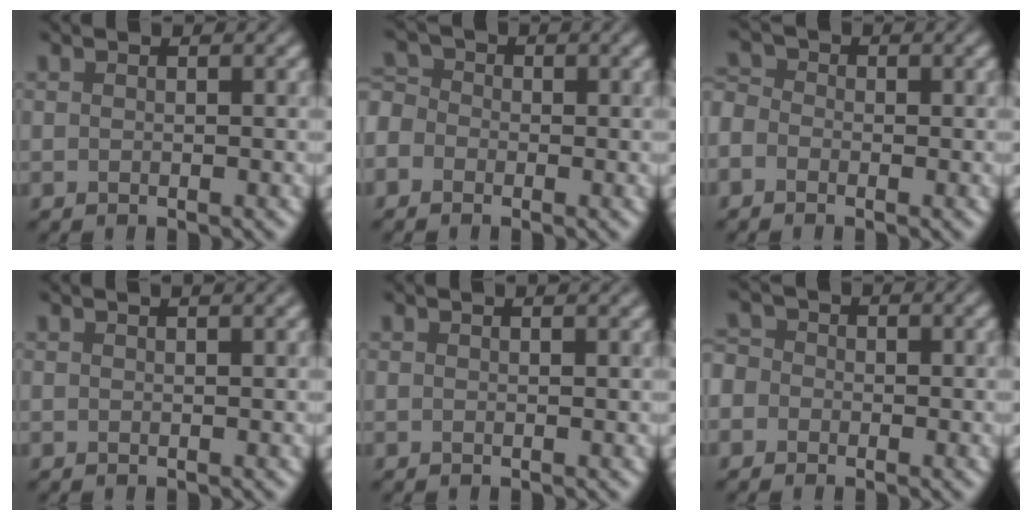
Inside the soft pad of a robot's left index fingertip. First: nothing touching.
{"total": 2.7, "force": [-1.3, 2.2, 0.7], "torque": [-0.008, 0.017, -0.039]}
{"total": 1.7, "force": [-1.0, 1.4, 0.5], "torque": [-0.008, 0.007, -0.029]}
{"total": 1.5, "force": [1.1, 0.4, 1.0], "torque": [-0.005, 0.003, -0.002]}
{"total": 1.1, "force": [0.9, 0.2, 0.6], "torque": [-0.003, -0.002, 0.002]}
{"total": 2.4, "force": [-0.7, 2.3, 0.4], "torque": [0.009, 0.018, -0.042]}